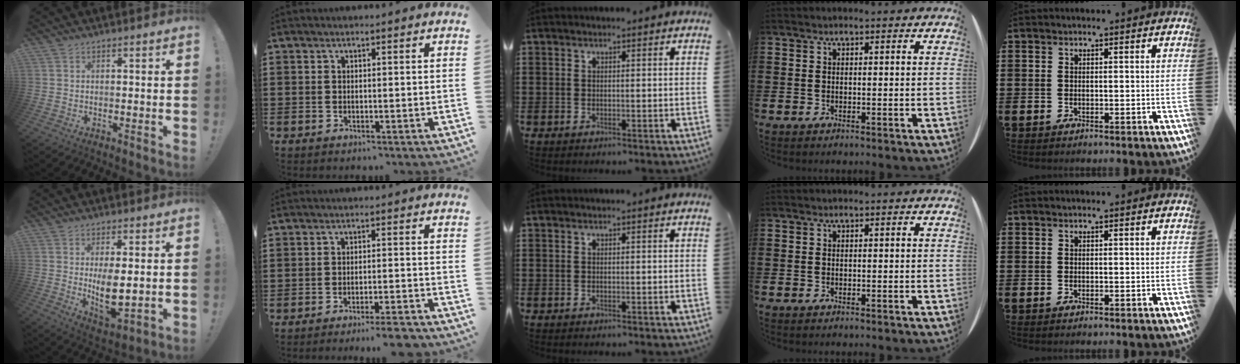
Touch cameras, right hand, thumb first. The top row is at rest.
{"thumb": {"total": 9.4, "force": [1.2, 4.1, 8.4], "torque": [-0.132, -0.027, 0.023]}, "index": {"total": 3.9, "force": [-3.4, -0.5, 1.8], "torque": [-0.030, -0.010, -0.065]}}